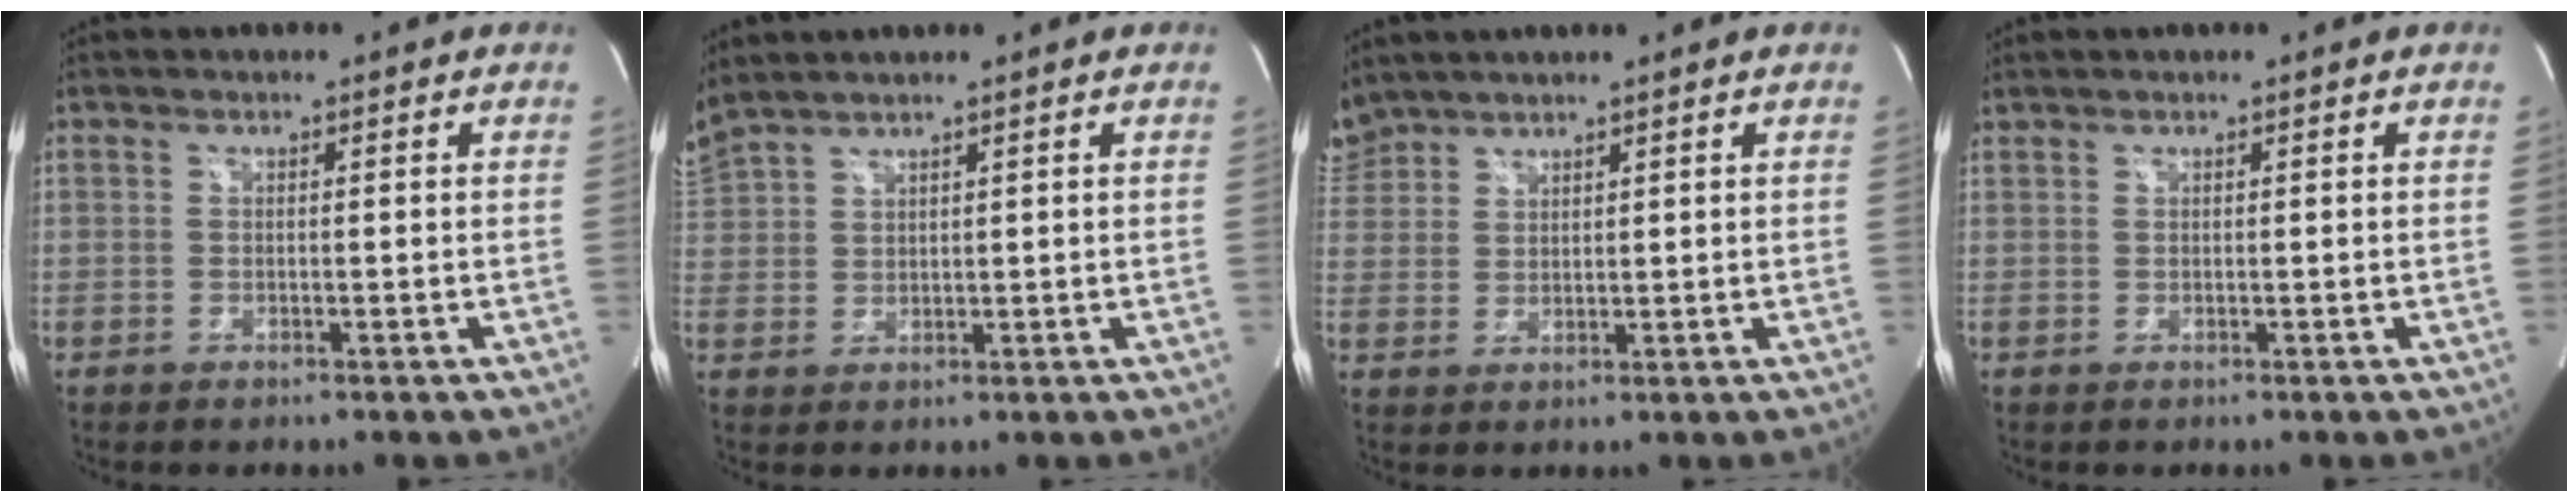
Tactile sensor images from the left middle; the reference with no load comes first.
{"total": 5.3, "force": [4.9, 0.1, 2.0], "torque": [-0.059, 0.020, 0.110]}
{"total": 4.6, "force": [4.4, 1.3, 0.2], "torque": [-0.011, 0.019, 0.094]}
{"total": 0.6, "force": [0.5, 0.0, 0.1], "torque": [-0.012, 0.008, 0.018]}